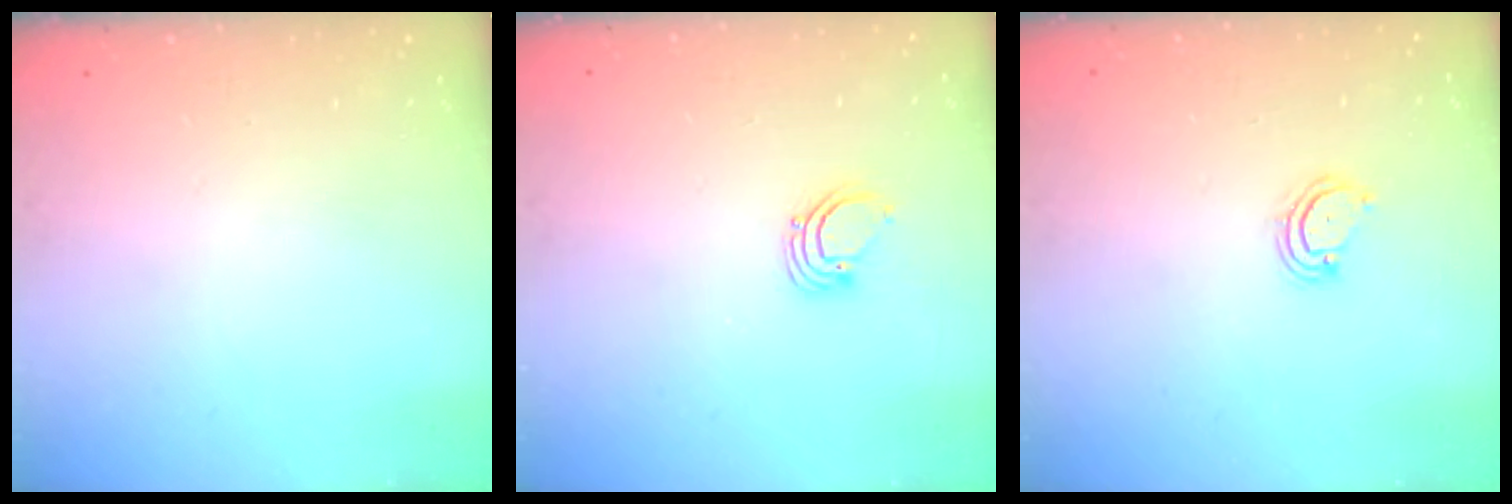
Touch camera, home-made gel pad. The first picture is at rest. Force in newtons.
{"total": 2.7, "press": 2.7, "slide": 0.1}
{"total": 3.8, "press": 3.8, "slide": 0.5}